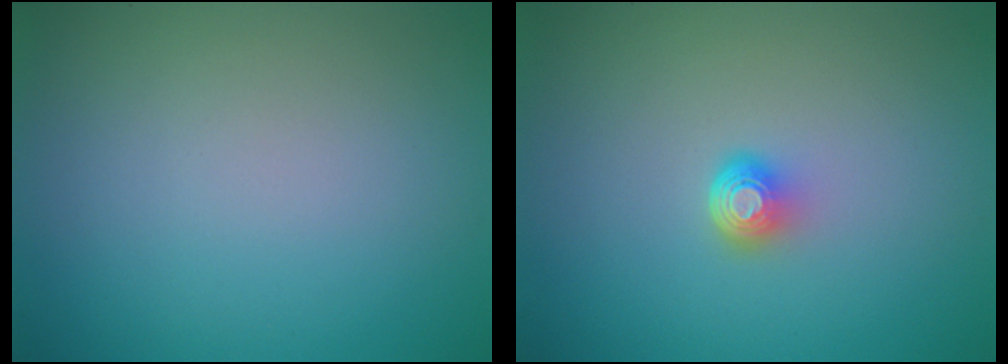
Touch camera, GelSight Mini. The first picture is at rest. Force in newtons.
{"total": 2.0, "press": 1.3, "slide": 1.6}